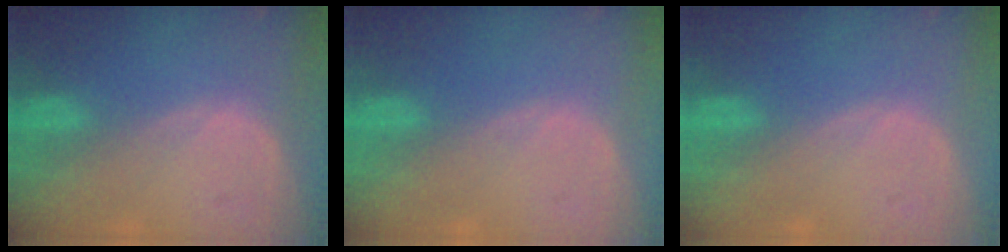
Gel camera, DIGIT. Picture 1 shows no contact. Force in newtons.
{"total": 0.0}
{"total": 0.0}